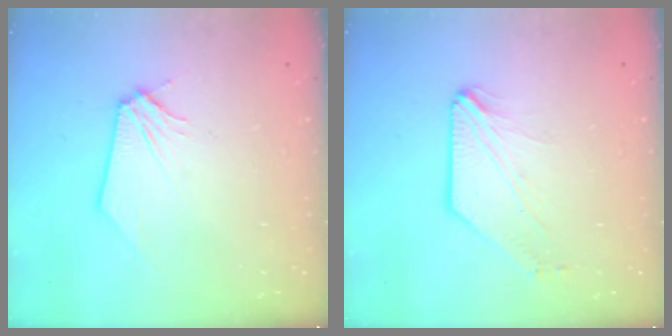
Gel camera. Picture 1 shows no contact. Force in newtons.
{"total": 1.3, "press": 1.3, "slide": 0.3}